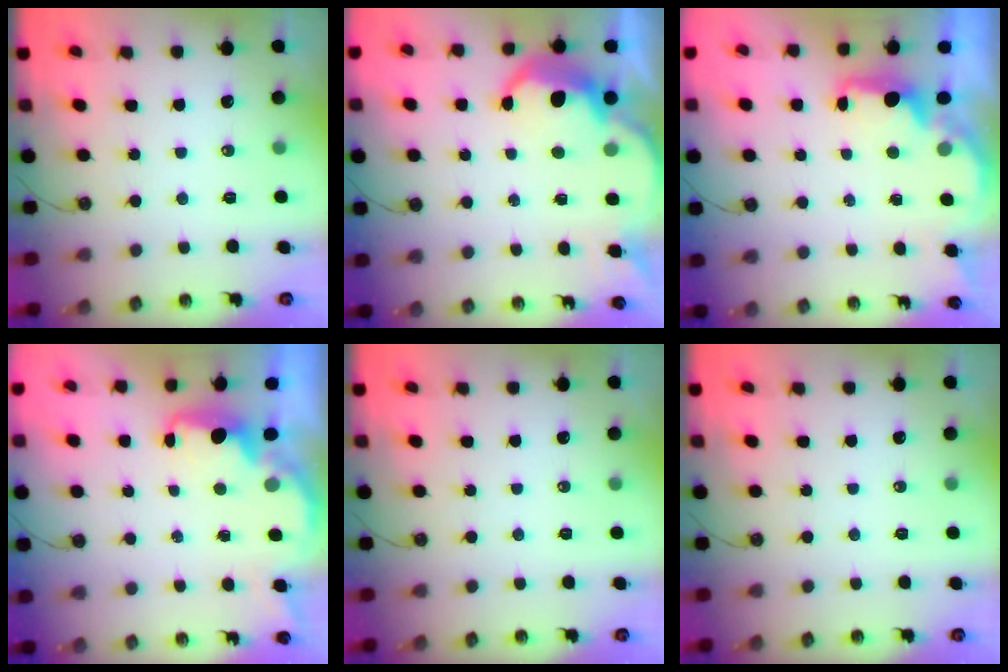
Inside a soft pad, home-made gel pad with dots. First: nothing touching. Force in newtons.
{"total": 7.3, "press": 7.3, "slide": 0.4}
{"total": 2.4, "press": 2.3, "slide": 0.8}
{"total": 2.3, "press": 2.1, "slide": 0.9}
{"total": 0.0}
{"total": 0.0}